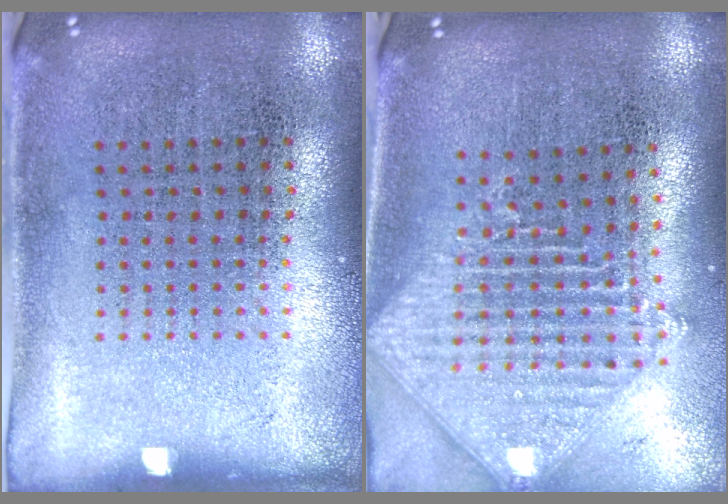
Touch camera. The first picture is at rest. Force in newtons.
{"total": 2.0, "press": 1.7, "slide": 1.2}